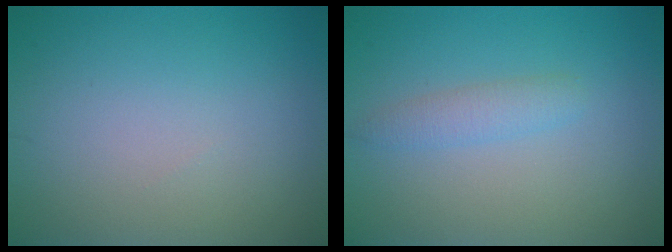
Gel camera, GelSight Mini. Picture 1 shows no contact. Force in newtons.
{"total": 1.7, "press": 1.7, "slide": 0.1}